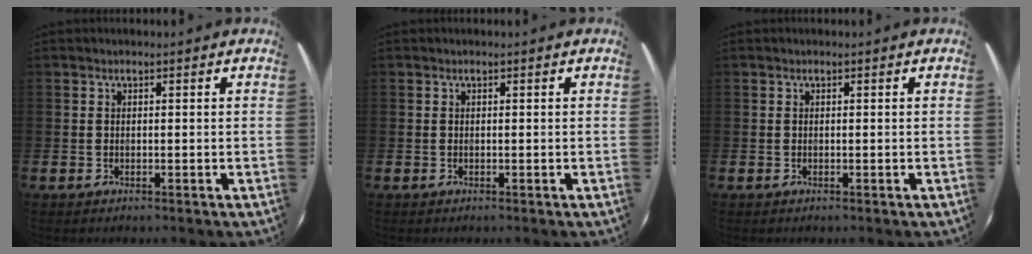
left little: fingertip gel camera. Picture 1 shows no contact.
{"total": 0.0}
{"total": 0.0}